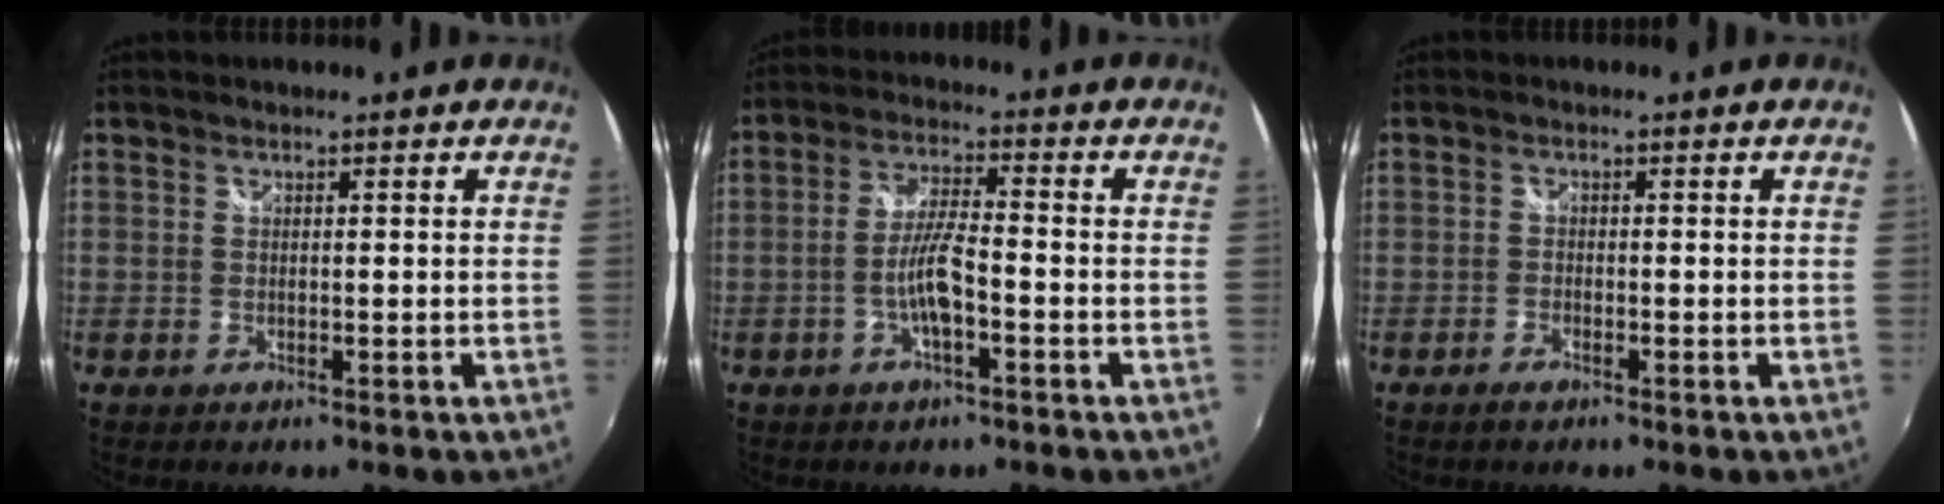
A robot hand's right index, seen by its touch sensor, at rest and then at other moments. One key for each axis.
{"total": 6.2, "fx": -2.4, "fy": 1.0, "fz": 5.6, "tx": -0.113, "ty": 0.006, "tz": -0.043}
{"total": 1.4, "fx": -1.2, "fy": 0.4, "fz": 0.7, "tx": -0.020, "ty": 0.000, "tz": -0.024}